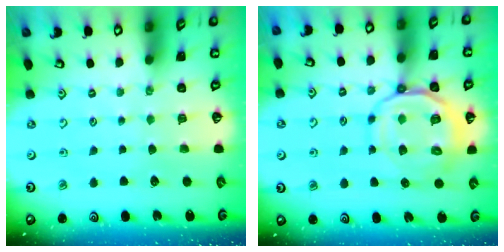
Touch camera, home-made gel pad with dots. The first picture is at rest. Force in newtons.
{"total": 13.2, "press": 13.1, "slide": 1.8}